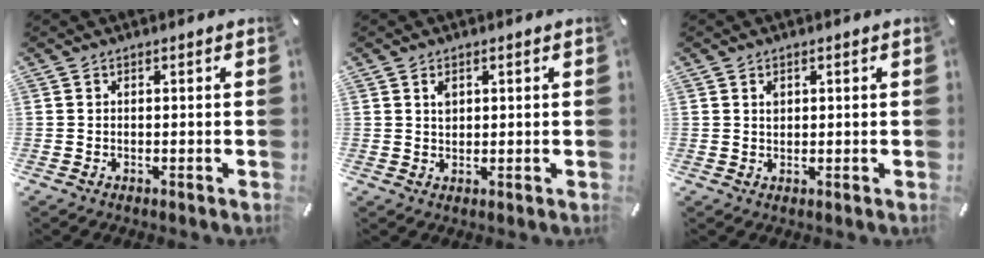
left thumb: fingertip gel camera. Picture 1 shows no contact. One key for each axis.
{"total": 2.0, "fx": 0.8, "fy": 1.5, "fz": 1.2, "tx": -0.018, "ty": -0.001, "tz": 0.012}
{"total": 1.4, "fx": 0.6, "fy": 1.1, "fz": 0.7, "tx": -0.007, "ty": -0.001, "tz": 0.009}